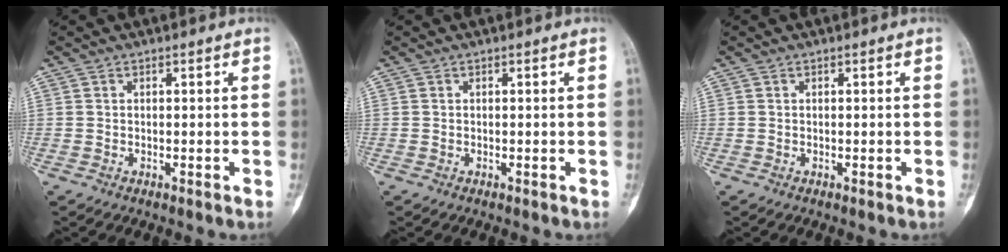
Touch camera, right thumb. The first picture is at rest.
{"total": 0.0}
{"total": 0.0}